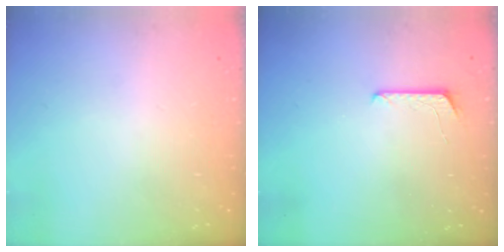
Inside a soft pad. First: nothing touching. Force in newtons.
{"total": 6.1, "press": 6.1, "slide": 0.5}